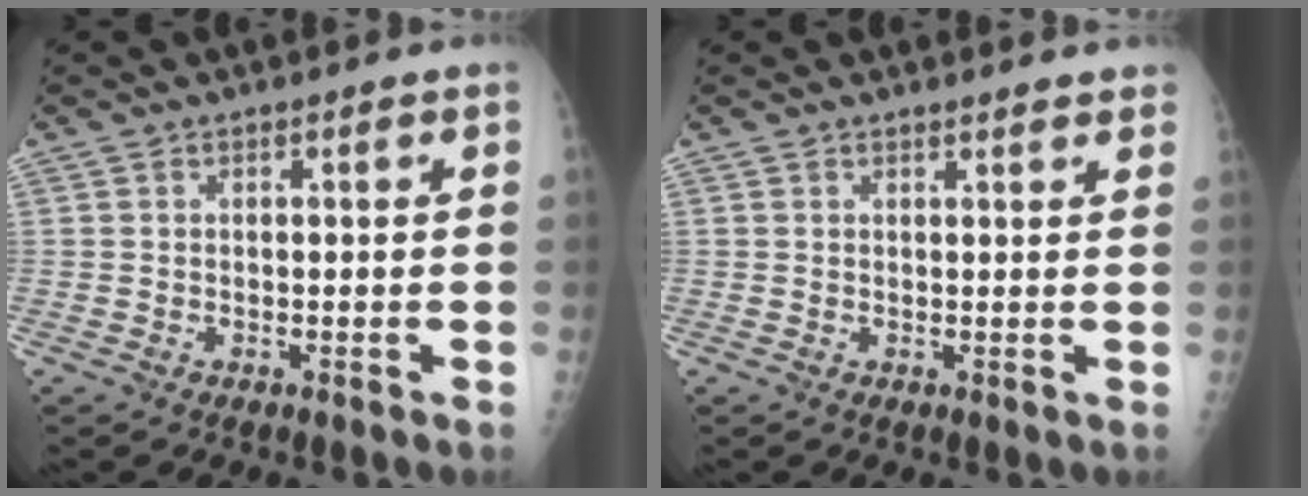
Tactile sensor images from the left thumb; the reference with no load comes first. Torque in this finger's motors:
{"motor_torque": [-0.11, -0.04, -0.13, -0.05, 0.03]}